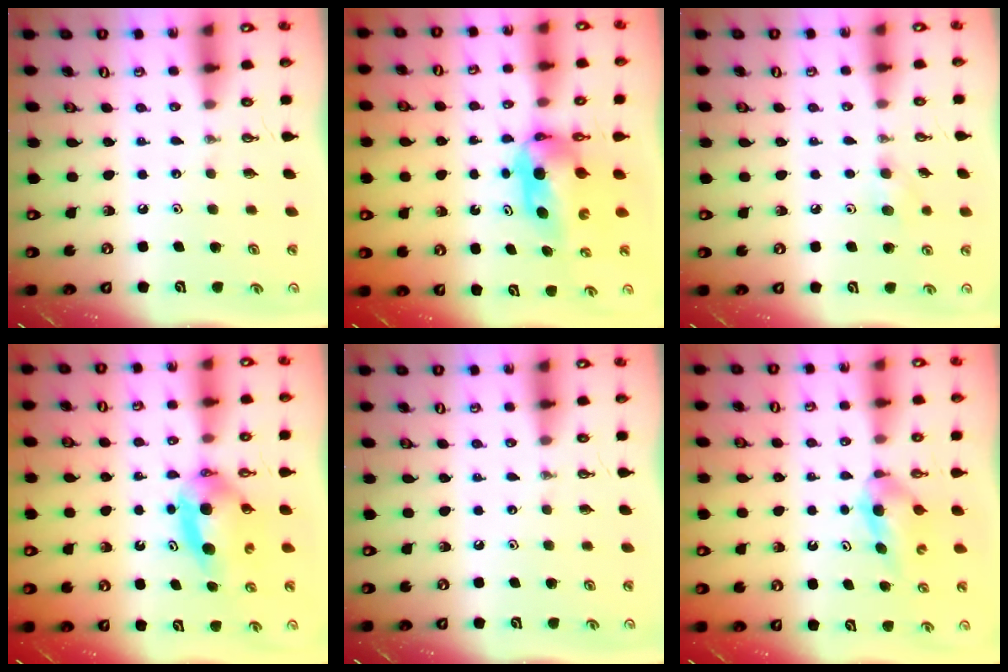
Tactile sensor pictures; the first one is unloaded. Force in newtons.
{"total": 5.4, "press": 5.4, "slide": 0.5}
{"total": 6.4, "press": 6.3, "slide": 1.1}
{"total": 7.3, "press": 4.9, "slide": 5.3}
{"total": 0.0}
{"total": 5.0, "press": 4.7, "slide": 1.7}